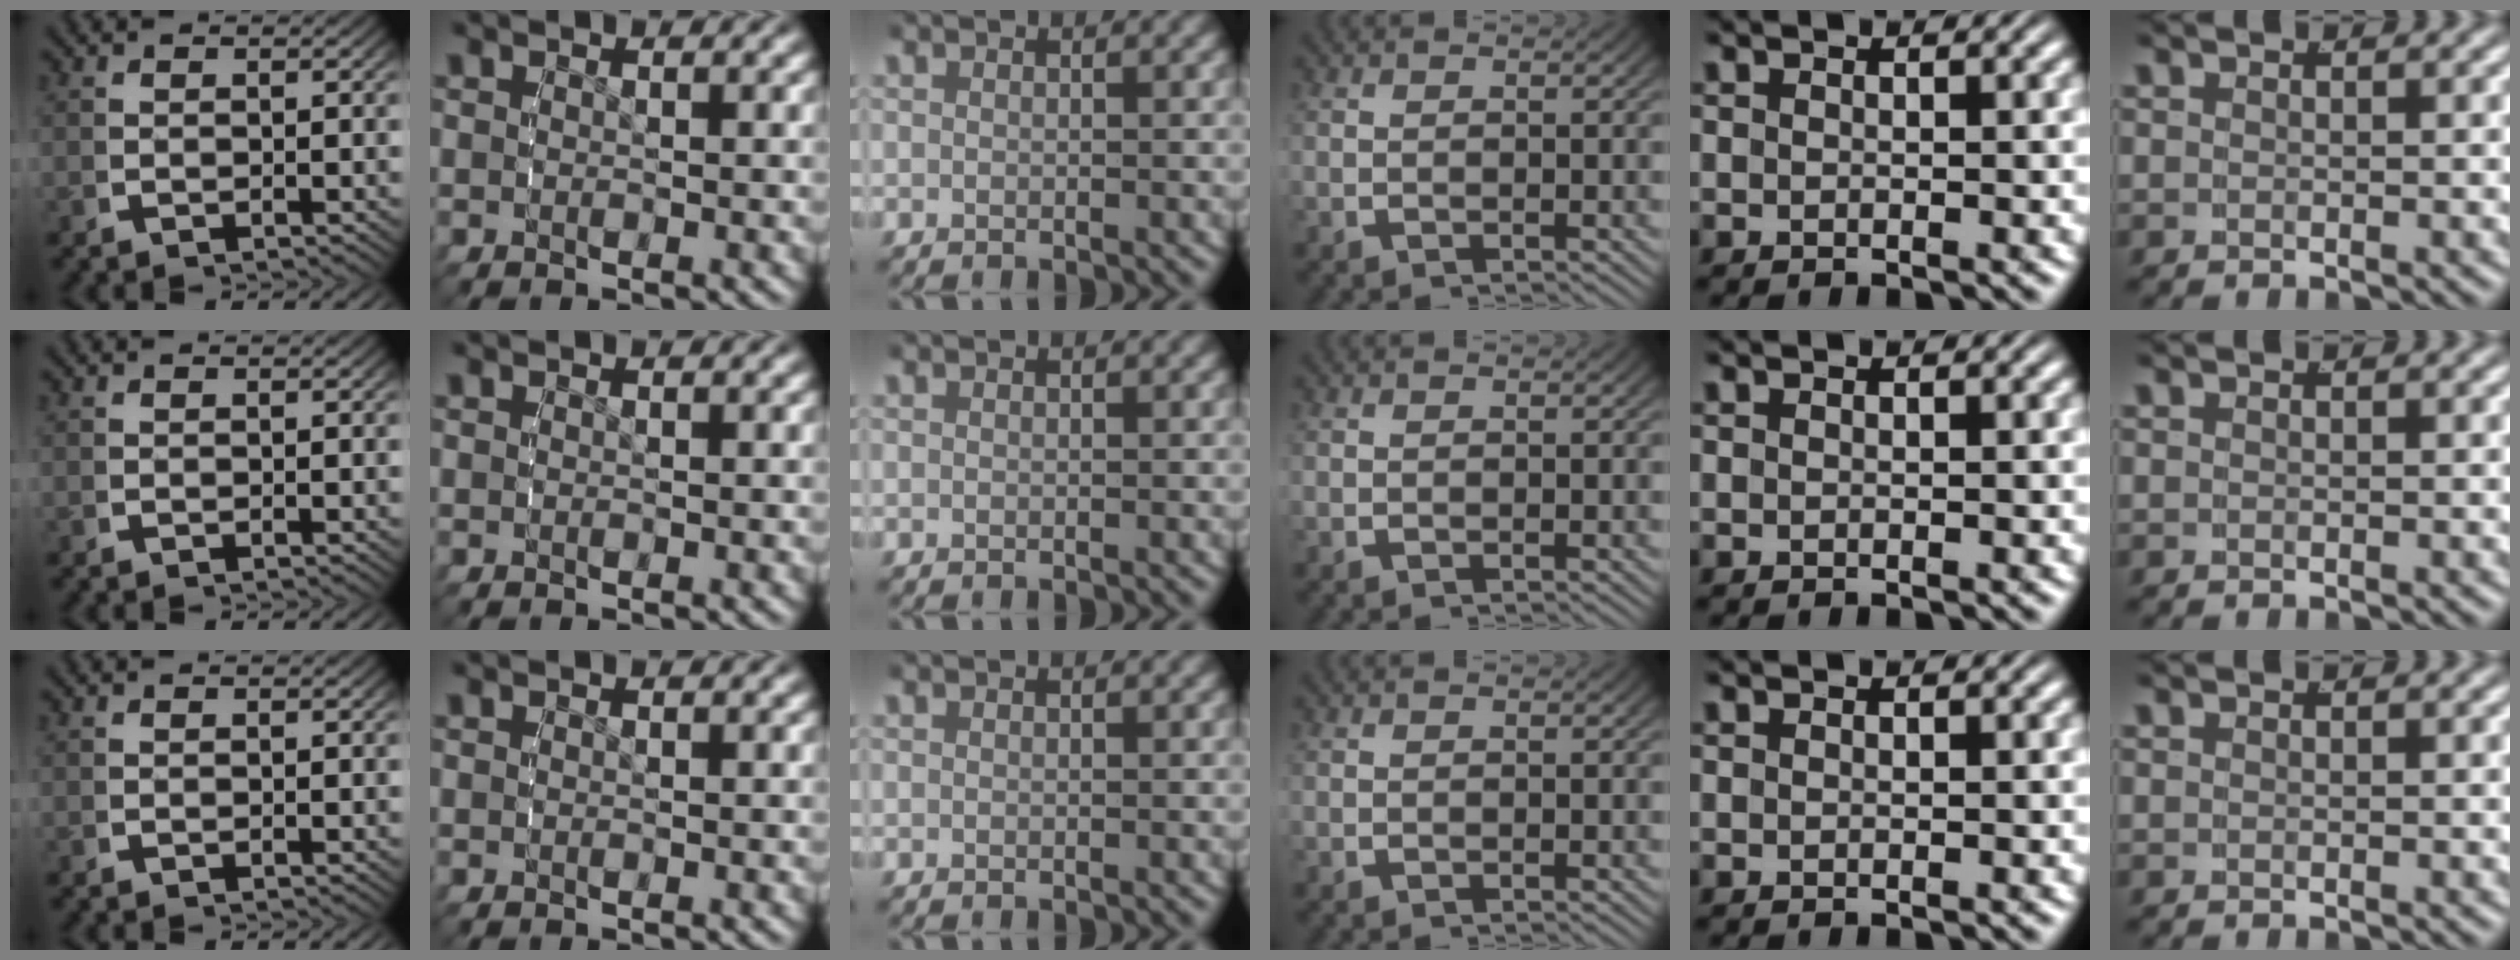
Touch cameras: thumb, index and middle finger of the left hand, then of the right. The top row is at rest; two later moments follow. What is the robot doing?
{"motion": "reach", "object": "pen bag"}